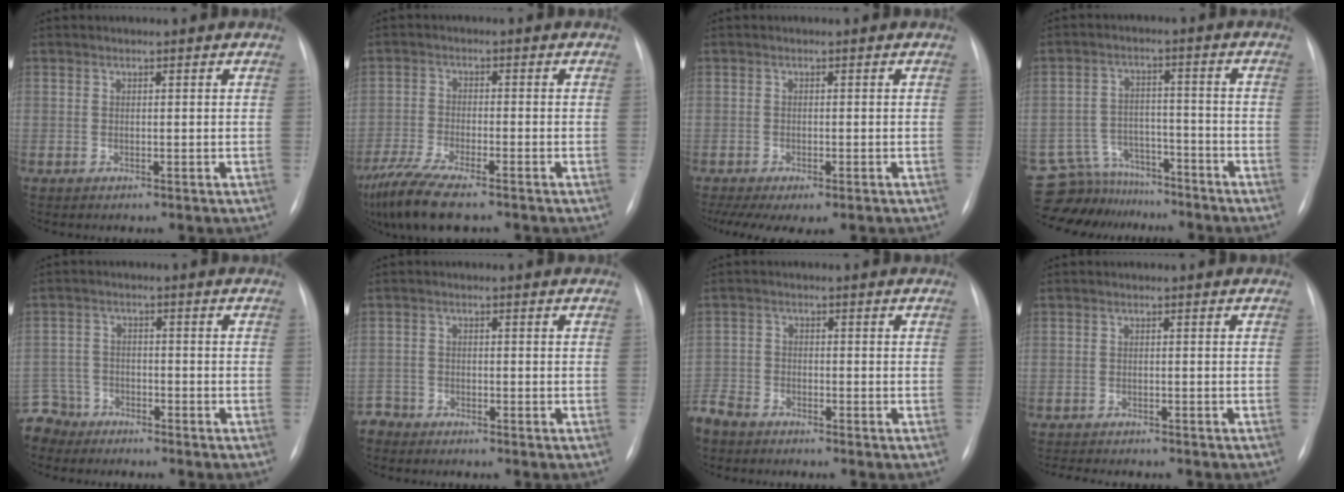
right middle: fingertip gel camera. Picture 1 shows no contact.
{"total": 10.6, "force": [-8.2, 1.9, 6.4], "torque": [-0.124, -0.025, -0.139]}
{"total": 9.7, "force": [-7.0, 3.4, 5.9], "torque": [-0.101, -0.003, -0.099]}
{"total": 11.1, "force": [-10.1, 4.5, 0.7], "torque": [-0.022, 0.024, -0.160]}
{"total": 6.6, "force": [-5.8, 3.1, -0.5], "torque": [0.011, 0.001, -0.113]}
{"total": 2.6, "force": [-2.4, 0.8, -0.8], "torque": [0.016, -0.003, -0.047]}
{"total": 5.7, "force": [-5.1, 2.2, 1.2], "torque": [-0.022, -0.012, -0.102]}
{"total": 7.9, "force": [-7.1, 1.6, 3.1], "torque": [-0.041, -0.002, -0.096]}